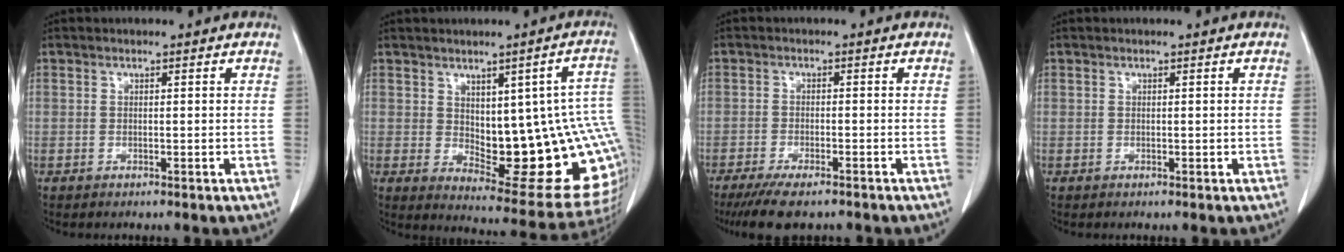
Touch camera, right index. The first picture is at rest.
{"total": 19.7, "force": [0.1, 6.1, 18.7], "torque": [-0.167, 0.008, 0.025]}
{"total": 7.5, "force": [-5.9, 1.6, 4.3], "torque": [-0.066, -0.014, -0.092]}
{"total": 0.0}